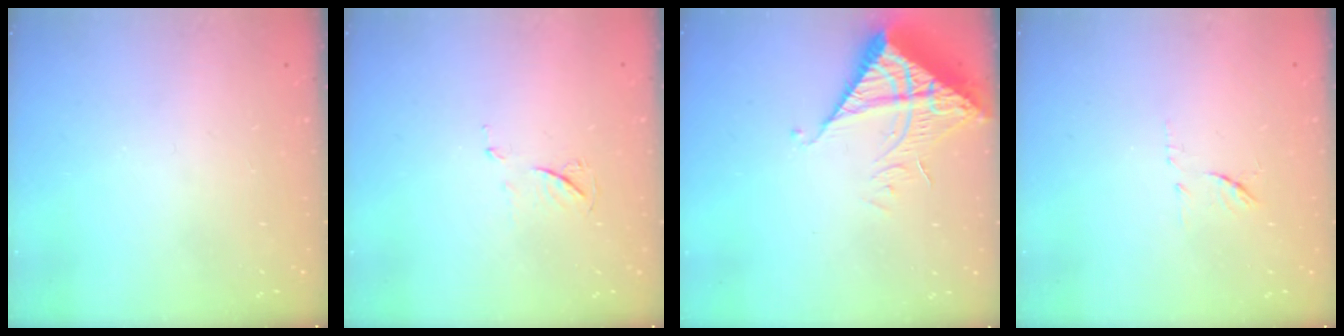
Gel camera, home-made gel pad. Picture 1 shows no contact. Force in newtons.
{"total": 6.0, "press": 6.0, "slide": 0.7}
{"total": 9.1, "press": 9.1, "slide": 0.9}
{"total": 6.4, "press": 6.3, "slide": 0.8}